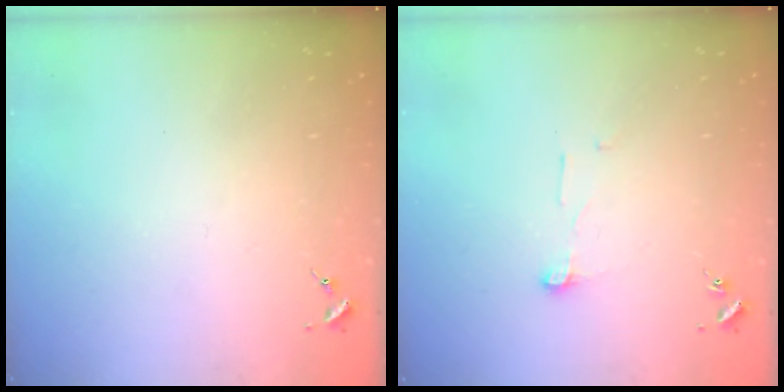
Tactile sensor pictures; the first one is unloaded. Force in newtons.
{"total": 5.4, "press": 5.4, "slide": 0.4}